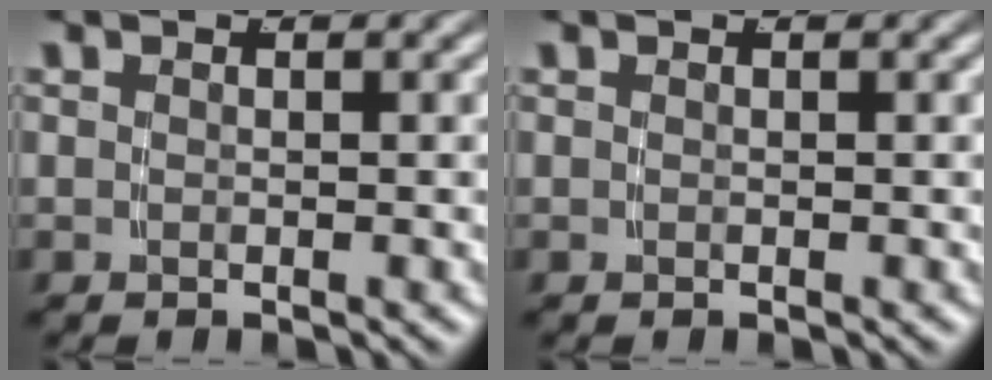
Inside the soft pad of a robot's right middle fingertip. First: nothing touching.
{"total": 0.0}